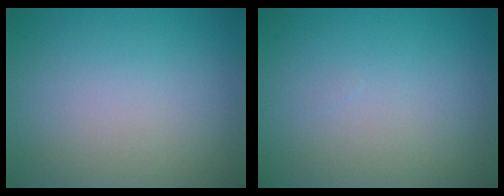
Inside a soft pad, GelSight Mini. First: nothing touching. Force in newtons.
{"total": 0.0}